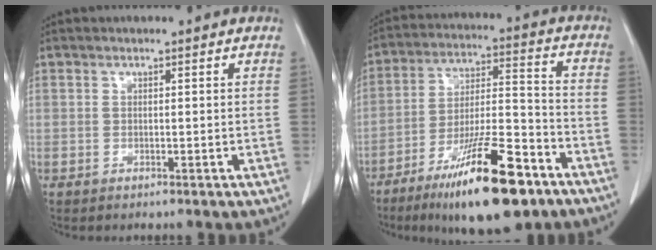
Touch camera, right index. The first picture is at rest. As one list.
[{"total": 18.7, "force": [-11.8, 3.6, 14.0], "torque": [-0.222, -0.013, -0.198]}]